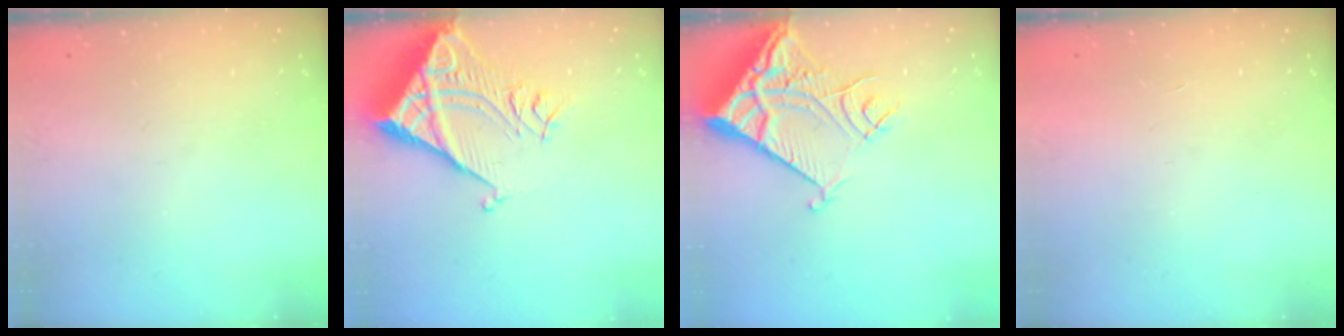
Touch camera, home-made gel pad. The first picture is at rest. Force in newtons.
{"total": 9.6, "press": 9.5, "slide": 1.1}
{"total": 13.1, "press": 13.0, "slide": 1.7}
{"total": 1.6, "press": 1.6, "slide": 0.1}